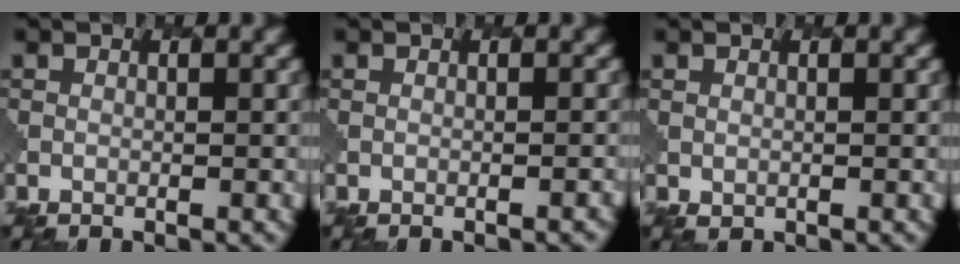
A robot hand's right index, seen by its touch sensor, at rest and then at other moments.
{"total": 0.9, "force": [-0.7, 0.3, 0.5], "torque": [0.007, 0.002, -0.006]}
{"total": 0.6, "force": [0.4, 0.4, 0.0], "torque": [-0.002, -0.005, 0.011]}